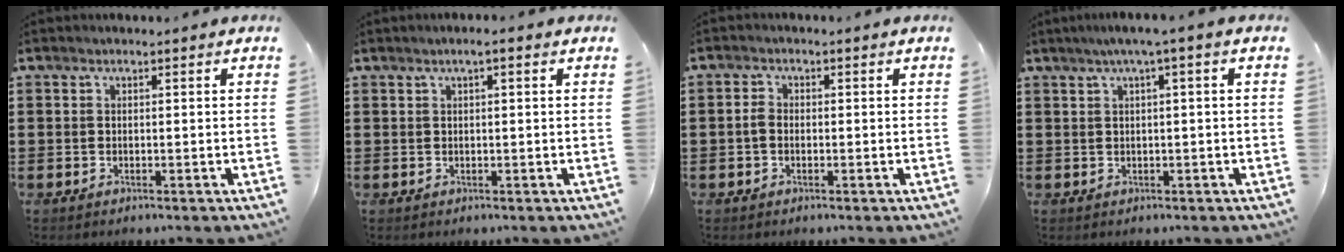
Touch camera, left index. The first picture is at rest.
{"total": 1.2, "force": [0.4, 0.1, 1.2], "torque": [-0.020, -0.001, 0.008]}
{"total": 1.7, "force": [-0.4, 1.2, 1.2], "torque": [-0.032, 0.001, -0.009]}
{"total": 2.2, "force": [0.2, -0.2, 2.1], "torque": [-0.036, -0.004, 0.002]}